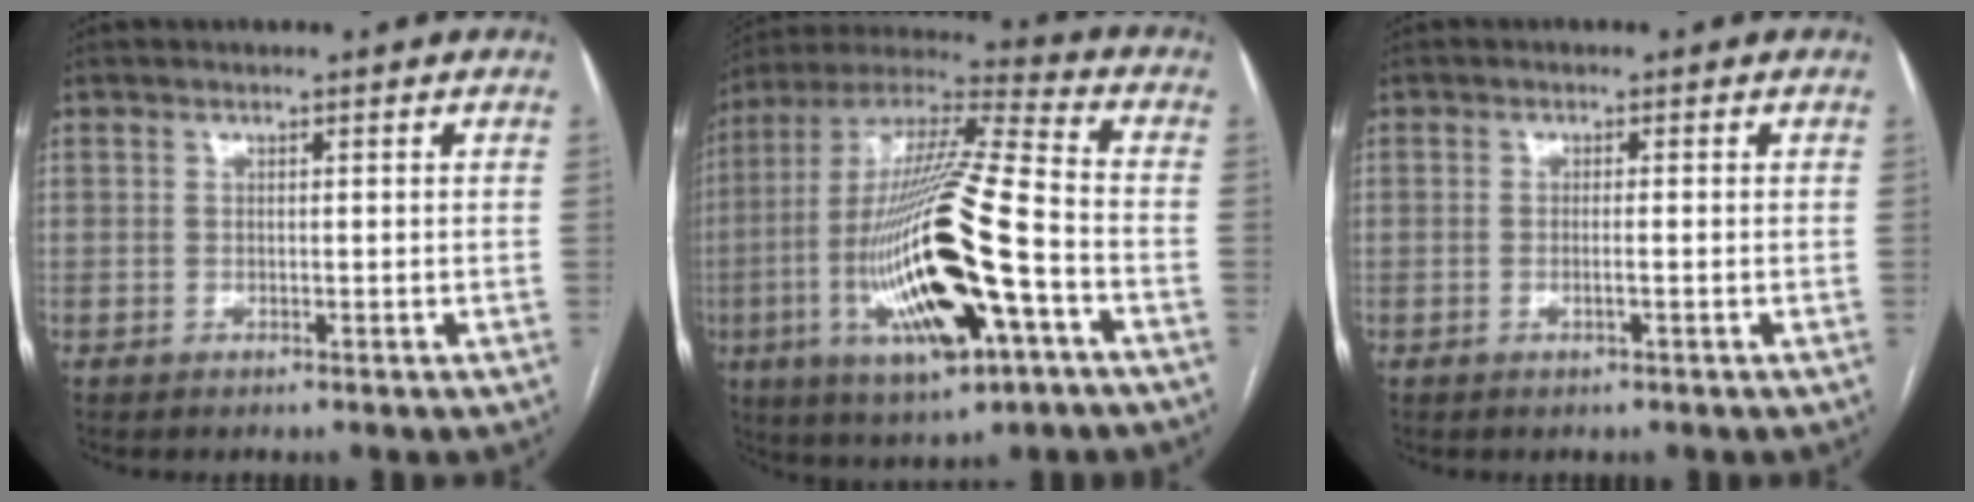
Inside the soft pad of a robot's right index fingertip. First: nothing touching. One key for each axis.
{"total": 24.2, "fx": -6.6, "fy": 4.0, "fz": 23.0, "tx": -0.476, "ty": -0.028, "tz": -0.114}
{"total": 1.2, "fx": -0.3, "fy": 0.0, "fz": 1.2, "tx": -0.025, "ty": -0.002, "tz": -0.006}